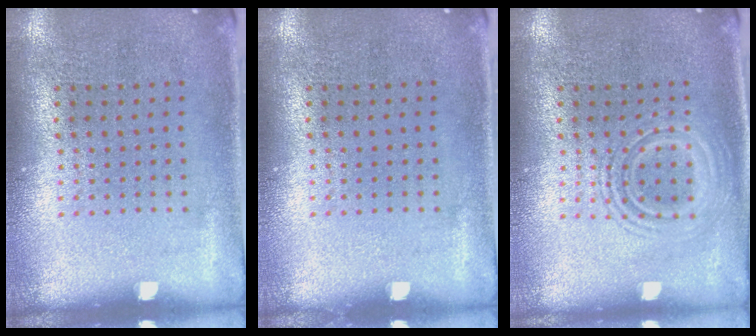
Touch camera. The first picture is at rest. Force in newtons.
{"total": 0.0}
{"total": 2.7, "press": 2.7, "slide": 0.4}